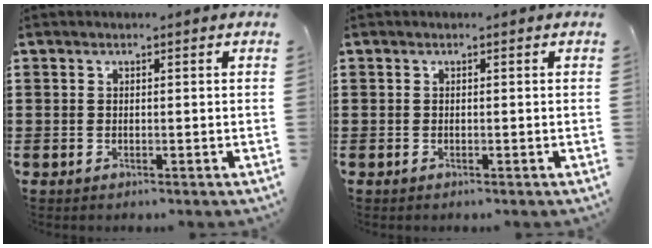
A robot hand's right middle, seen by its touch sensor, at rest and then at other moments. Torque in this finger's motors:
{"motor_torque": [-2.14, 0.00, 0.05, -0.01]}